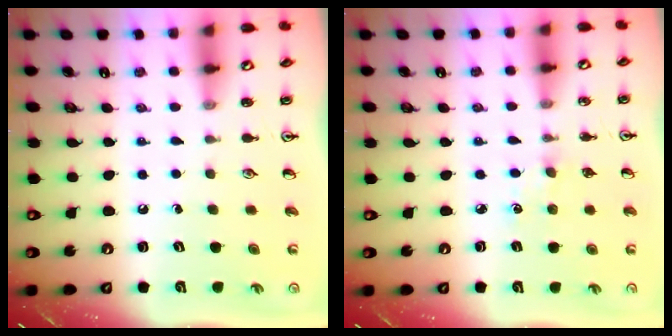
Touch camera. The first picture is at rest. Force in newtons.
{"total": 2.8, "press": 2.7, "slide": 0.4}